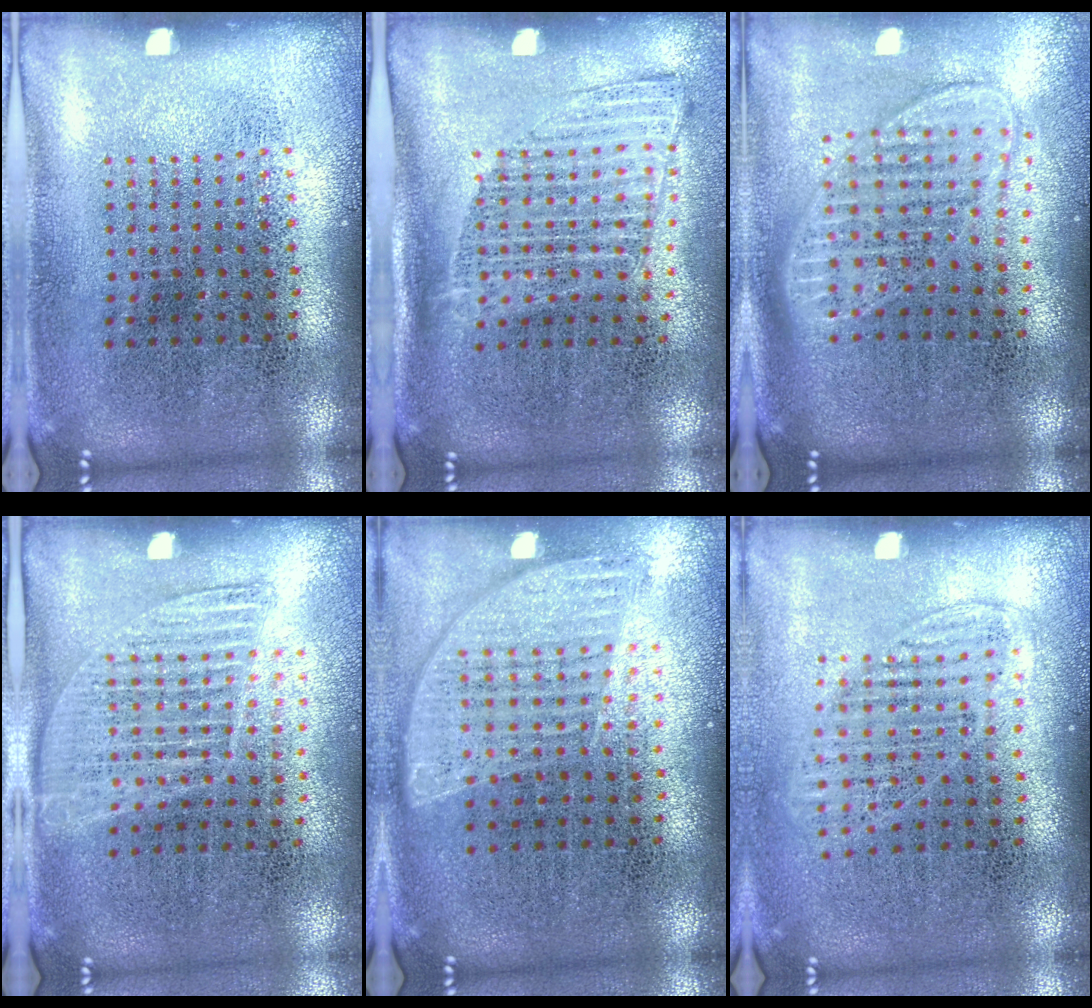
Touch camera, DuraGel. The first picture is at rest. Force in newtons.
{"total": 1.3, "press": 1.1, "slide": 0.7}
{"total": 1.8, "press": 1.5, "slide": 1.0}
{"total": 1.2, "press": 1.1, "slide": 0.5}
{"total": 0.9, "press": 0.9, "slide": 0.2}
{"total": 1.4, "press": 1.2, "slide": 0.7}